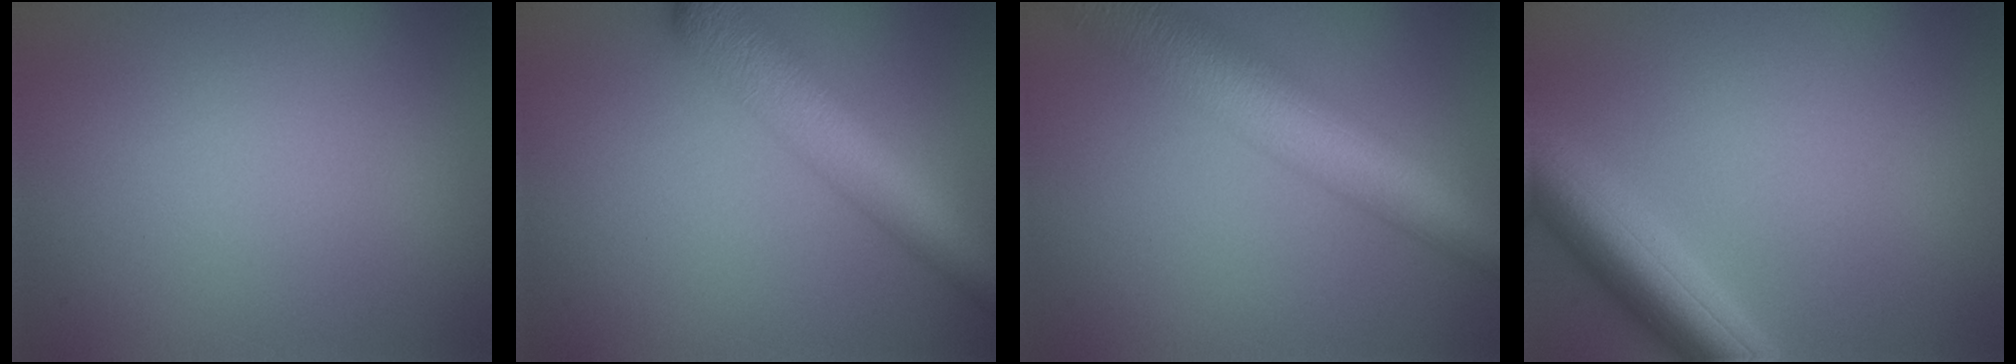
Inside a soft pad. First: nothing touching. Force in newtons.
{"total": 6.6, "press": 6.6, "slide": 0.2}
{"total": 9.5, "press": 9.5, "slide": 0.3}
{"total": 6.2, "press": 6.2, "slide": 0.4}